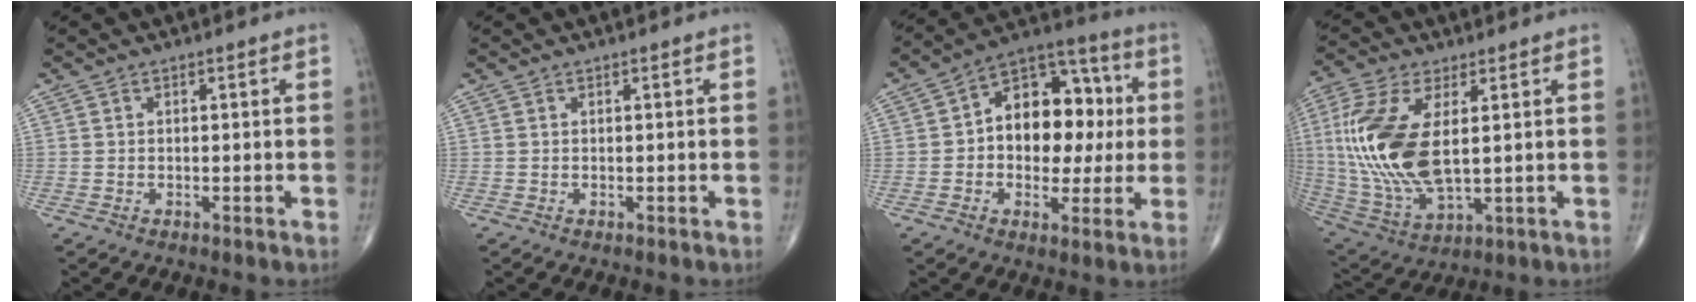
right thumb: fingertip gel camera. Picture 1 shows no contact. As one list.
[{"total": 0.0}, {"total": 16.9, "force": [1.1, 11.4, 12.5], "torque": [-0.125, 0.033, 0.009]}, {"total": 18.6, "force": [2.3, 8.9, 16.2], "torque": [-0.364, -0.014, 0.052]}]